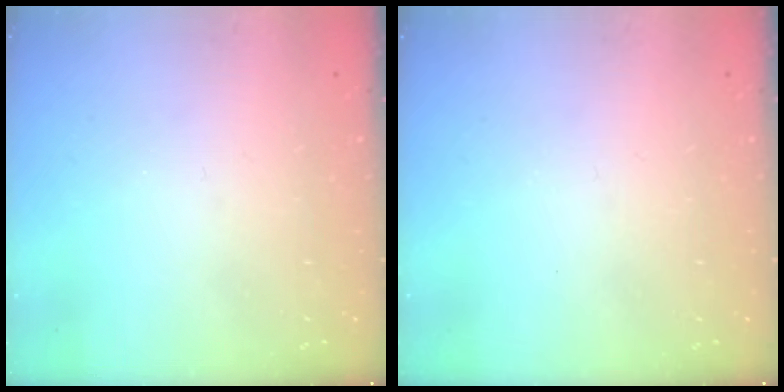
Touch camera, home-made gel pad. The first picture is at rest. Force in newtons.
{"total": 0.0}